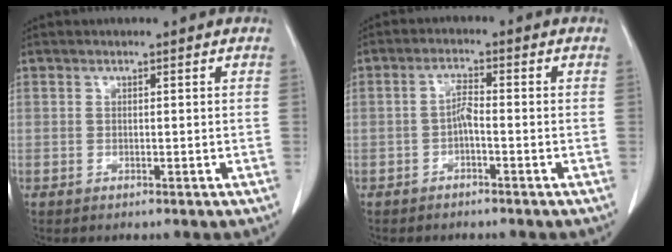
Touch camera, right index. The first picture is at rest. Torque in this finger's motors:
{"motor_torque": [0.39, -0.34, 0.00, 0.04]}